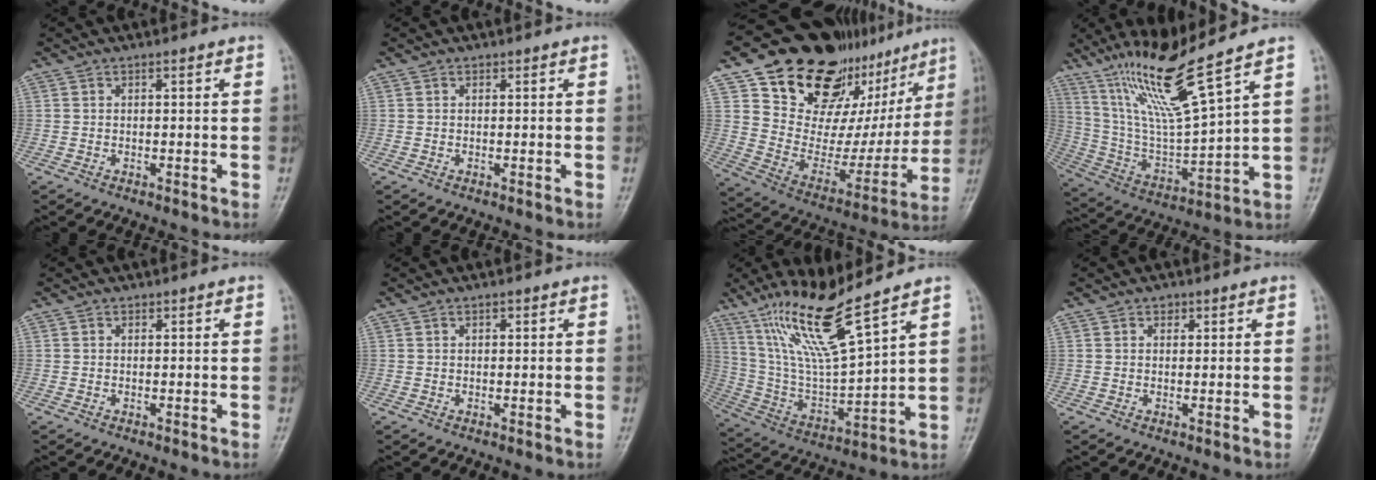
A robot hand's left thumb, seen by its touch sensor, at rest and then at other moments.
{"total": 0.0}
{"total": 27.4, "force": [17.2, 15.7, 14.5], "torque": [-0.165, -0.053, 0.273]}
{"total": 16.3, "force": [11.5, 0.8, 11.5], "torque": [-0.209, -0.063, 0.230]}
{"total": 0.0}
{"total": 0.7, "force": [0.4, 0.5, 0.4], "torque": [-0.002, -0.001, 0.006]}
{"total": 16.5, "force": [11.6, 1.8, 11.6], "torque": [-0.211, -0.063, 0.237]}
{"total": 1.3, "force": [0.7, 1.0, 0.5], "torque": [0.003, -0.003, 0.008]}